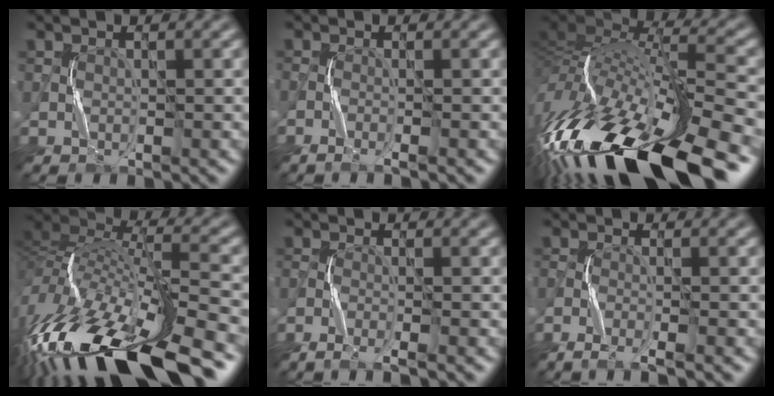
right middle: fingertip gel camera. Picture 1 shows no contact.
{"total": 1.5, "force": [-1.0, 0.1, 1.1], "torque": [-0.021, -0.003, -0.025]}
{"total": 17.8, "force": [-8.1, 6.0, 14.7], "torque": [-0.277, -0.007, -0.135]}
{"total": 16.5, "force": [-8.4, 5.7, 13.1], "torque": [-0.263, 0.002, -0.146]}
{"total": 2.4, "force": [-1.7, 0.3, 1.7], "torque": [-0.031, -0.003, -0.042]}
{"total": 2.9, "force": [-2.1, 0.4, 2.0], "torque": [-0.035, -0.002, -0.050]}